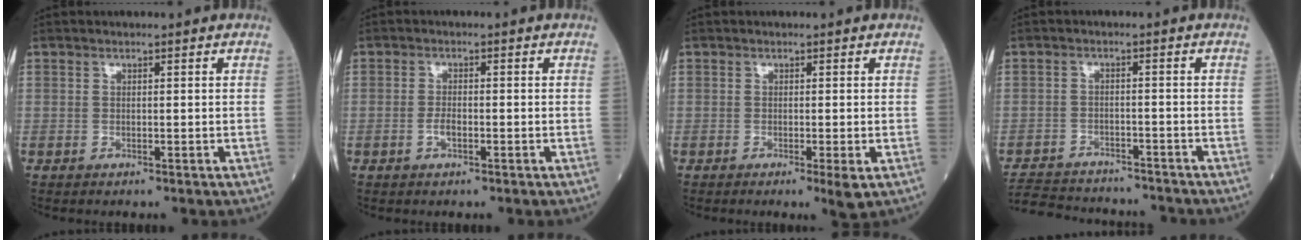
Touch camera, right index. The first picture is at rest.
{"total": 1.8, "force": [-0.7, 0.6, 1.5], "torque": [-0.030, 0.002, -0.013]}
{"total": 2.2, "force": [-0.8, 0.0, 2.0], "torque": [-0.024, -0.008, -0.012]}
{"total": 13.6, "force": [-12.7, 3.4, 3.4], "torque": [-0.077, 0.008, -0.178]}